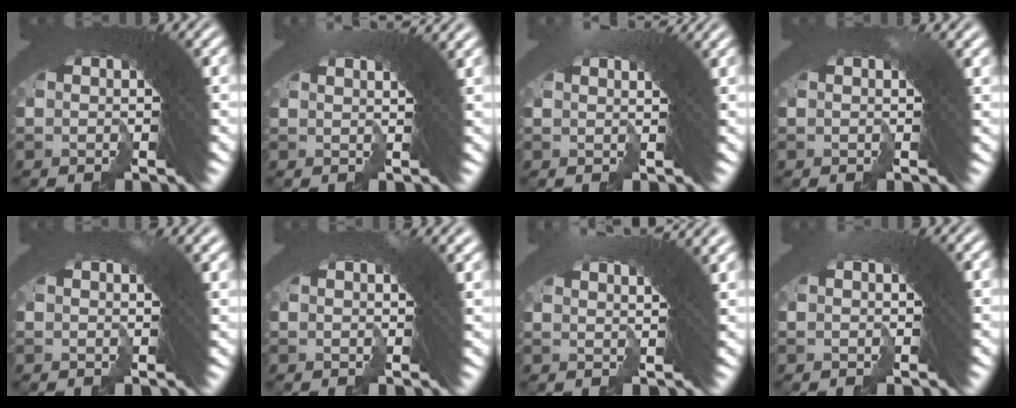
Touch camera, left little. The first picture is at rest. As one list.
[{"total": 3.0, "force": [1.9, -2.0, 1.1], "torque": [-0.017, 0.022, 0.030]}, {"total": 2.4, "force": [1.6, -1.8, 0.3], "torque": [-0.012, 0.012, 0.026]}, {"total": 1.0, "force": [-0.2, -0.9, 0.0], "torque": [-0.007, 0.004, -0.003]}, {"total": 1.0, "force": [0.2, -0.6, 0.9], "torque": [-0.013, 0.007, 0.000]}, {"total": 1.3, "force": [0.4, -0.5, 1.1], "torque": [-0.015, 0.008, 0.003]}, {"total": 4.5, "force": [3.4, -1.6, 2.6], "torque": [-0.034, 0.027, 0.052]}, {"total": 2.4, "force": [-0.5, -1.8, -1.5], "torque": [0.013, -0.003, -0.005]}]